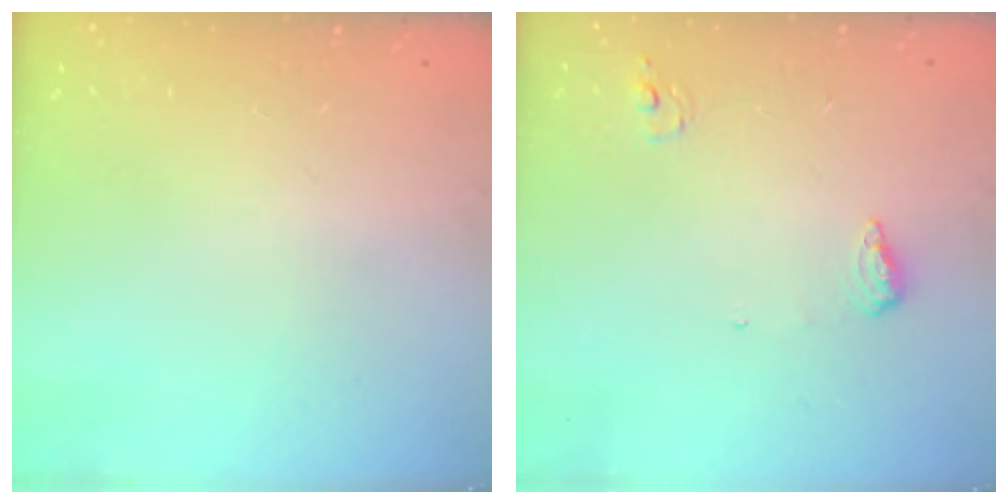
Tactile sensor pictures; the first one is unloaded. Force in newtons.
{"total": 6.3, "press": 6.1, "slide": 1.6}